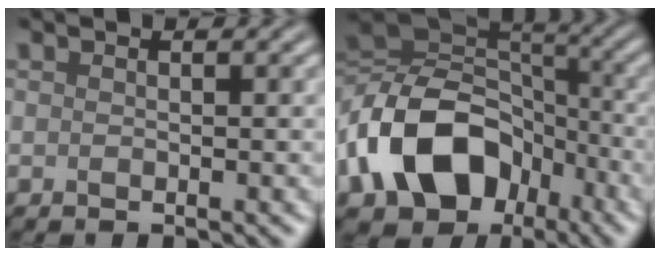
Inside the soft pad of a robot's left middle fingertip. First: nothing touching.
{"total": 14.6, "force": [-5.0, 10.7, 8.6], "torque": [-0.185, -0.010, -0.092]}